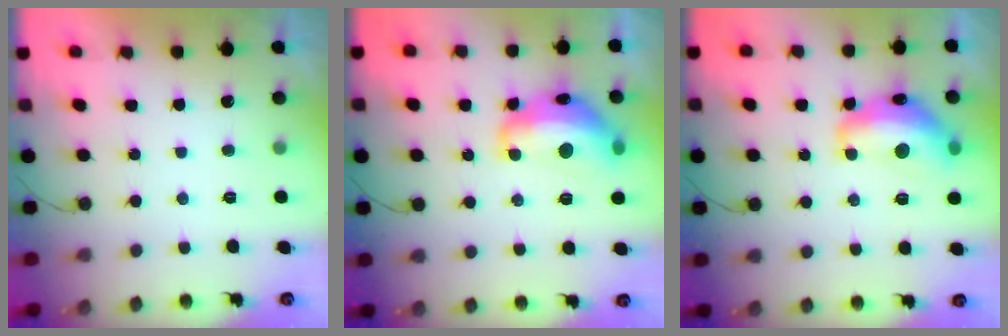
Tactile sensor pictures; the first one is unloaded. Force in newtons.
{"total": 15.6, "press": 15.6, "slide": 1.0}
{"total": 14.2, "press": 14.1, "slide": 0.9}